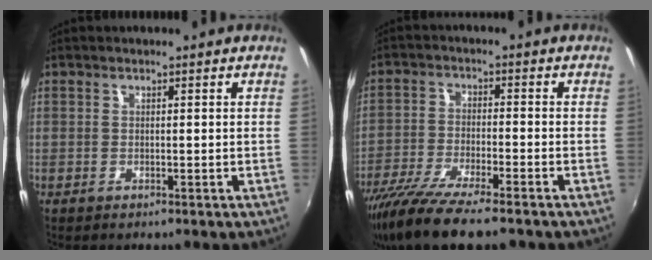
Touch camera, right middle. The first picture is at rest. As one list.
[{"total": 12.6, "force": [-9.9, 2.0, 7.7], "torque": [-0.168, -0.041, -0.180]}]